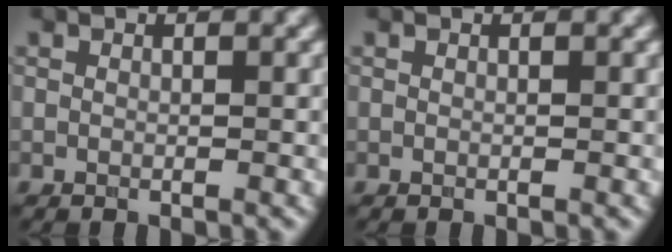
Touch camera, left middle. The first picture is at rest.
{"total": 0.0}